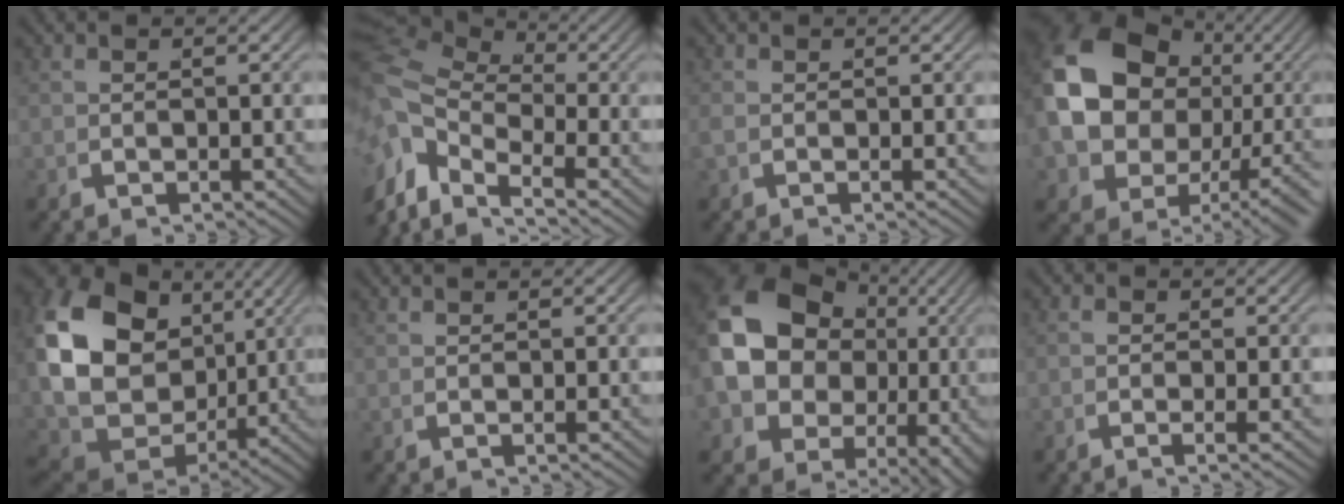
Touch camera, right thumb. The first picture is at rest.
{"total": 7.9, "force": [-0.9, 5.6, 5.5], "torque": [-0.110, -0.014, -0.025]}
{"total": 0.9, "force": [-0.2, 0.8, 0.4], "torque": [-0.017, 0.000, -0.007]}
{"total": 13.1, "force": [0.5, 9.7, 8.7], "torque": [-0.194, -0.039, 0.022]}
{"total": 16.4, "force": [1.2, 11.0, 12.0], "torque": [-0.252, -0.032, 0.033]}
{"total": 1.0, "force": [0.7, -0.7, 0.0], "torque": [0.005, 0.009, 0.007]}
{"total": 15.5, "force": [0.9, 12.0, 9.8], "torque": [-0.226, -0.054, 0.025]}
{"total": 0.7, "force": [-0.2, -0.6, 0.2], "torque": [0.008, 0.007, -0.015]}